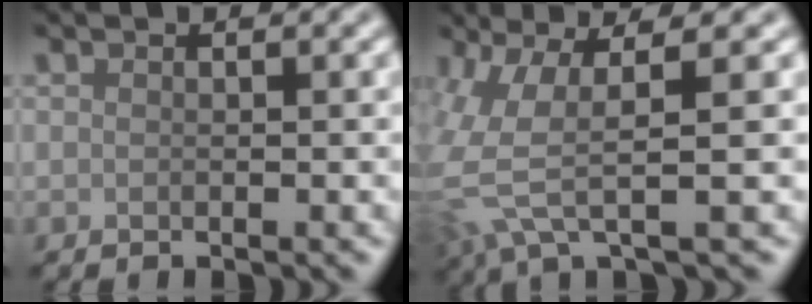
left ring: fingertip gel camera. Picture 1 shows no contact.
{"total": 5.2, "force": [0.3, 1.2, 5.1], "torque": [-0.126, -0.006, 0.009]}